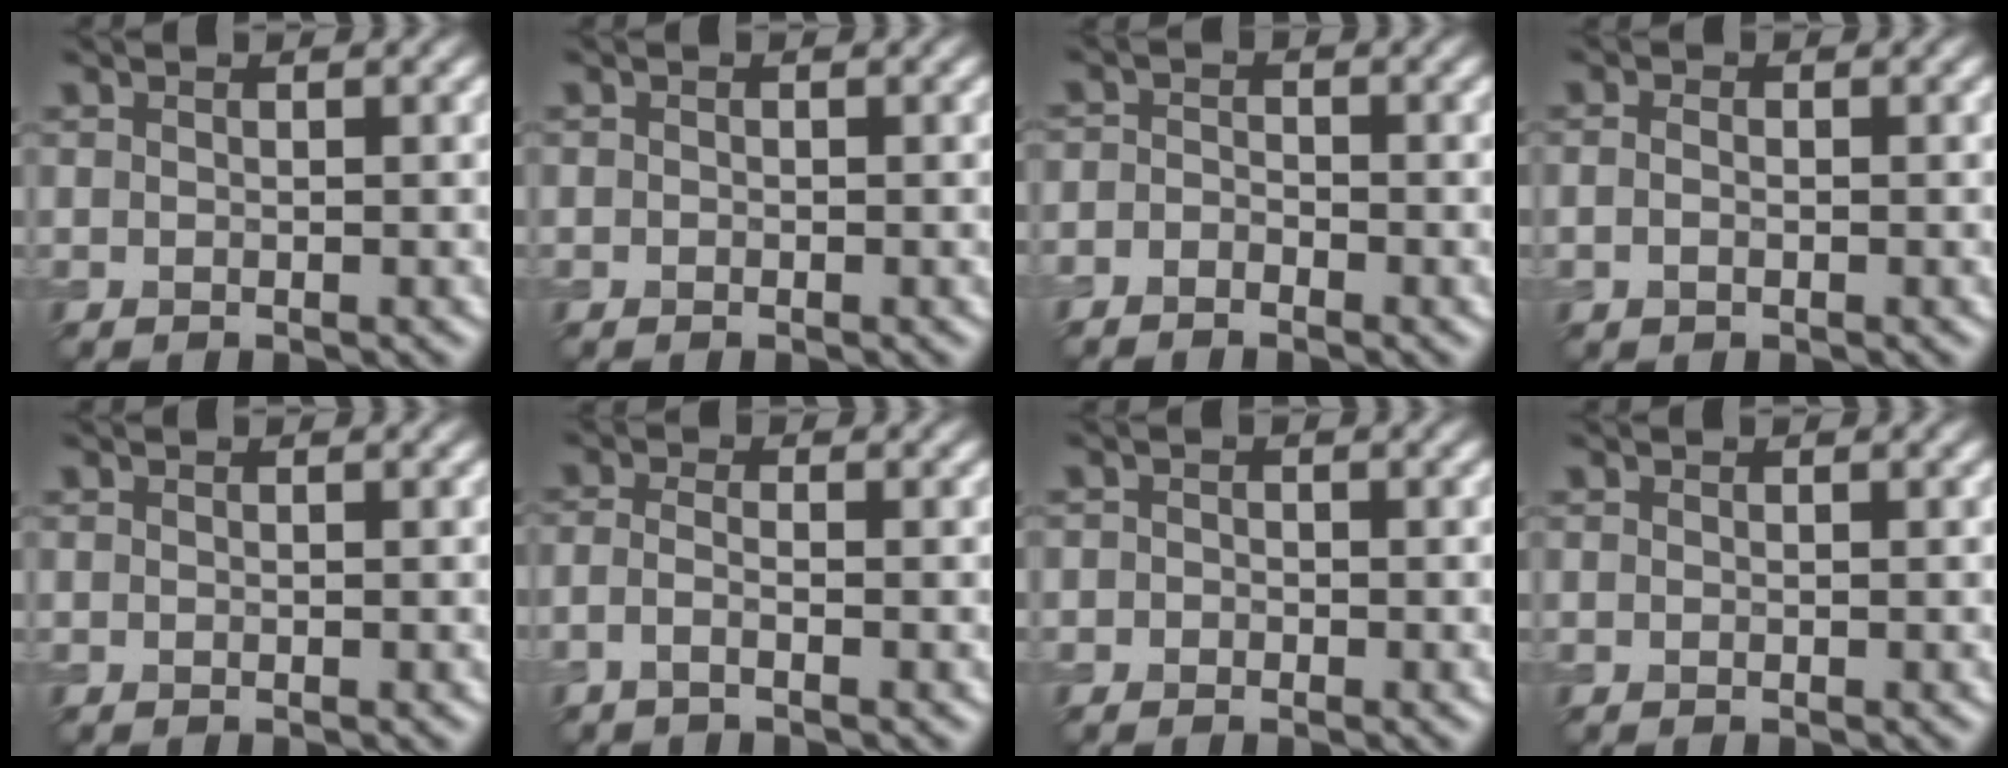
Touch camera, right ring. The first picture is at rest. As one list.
[{"total": 0.0}, {"total": 1.5, "force": [-1.2, 0.9, 0.4], "torque": [0.001, 0.004, -0.030]}, {"total": 1.1, "force": [-0.2, 0.7, 0.8], "torque": [-0.018, -0.001, -0.007]}, {"total": 0.0}, {"total": 1.5, "force": [-0.9, 0.4, 1.1], "torque": [-0.025, -0.003, -0.024]}, {"total": 1.0, "force": [-0.2, 0.9, 0.3], "torque": [0.006, -0.003, -0.014]}, {"total": 0.0}]